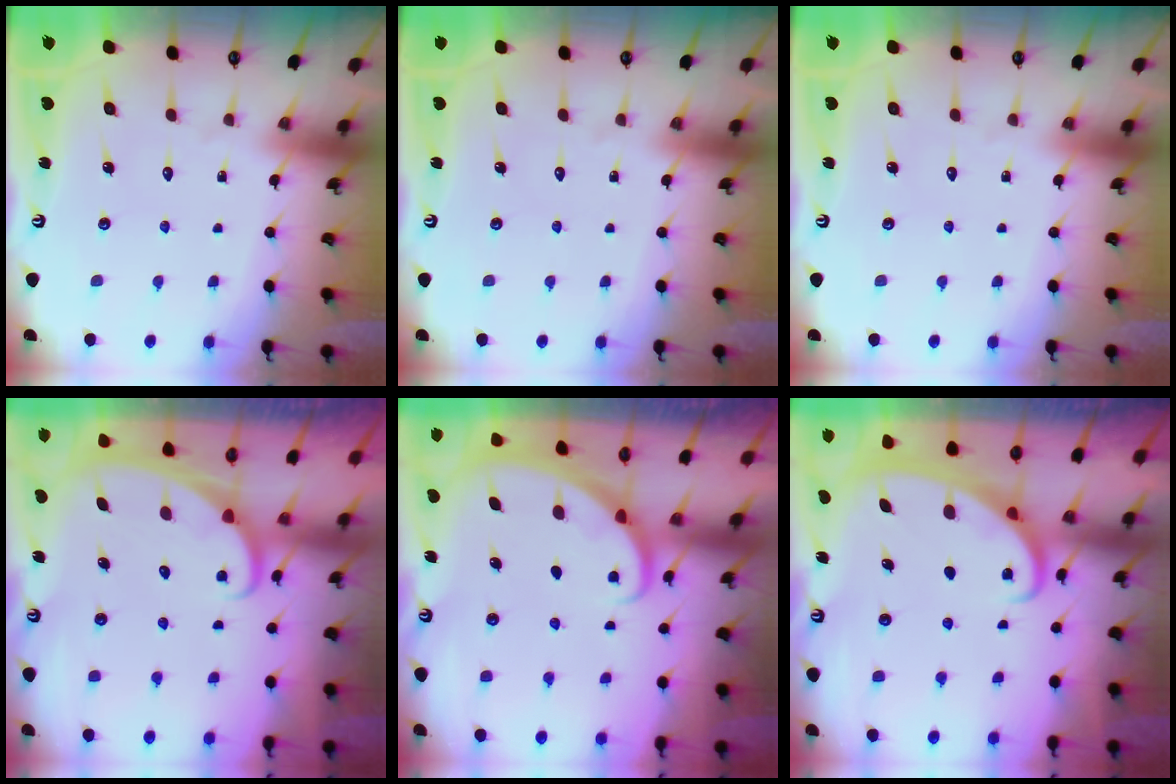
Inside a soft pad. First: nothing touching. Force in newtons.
{"total": 0.0}
{"total": 0.0}
{"total": 2.1, "press": 2.1, "slide": 0.2}
{"total": 2.3, "press": 2.3, "slide": 0.1}
{"total": 2.5, "press": 2.5, "slide": 0.4}